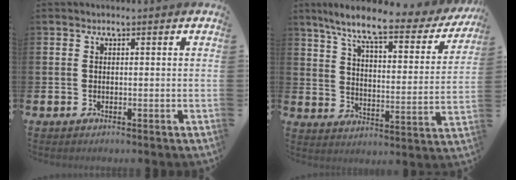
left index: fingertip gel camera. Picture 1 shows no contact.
{"total": 8.6, "force": [6.9, 1.6, 4.9], "torque": [-0.113, -0.043, 0.108]}